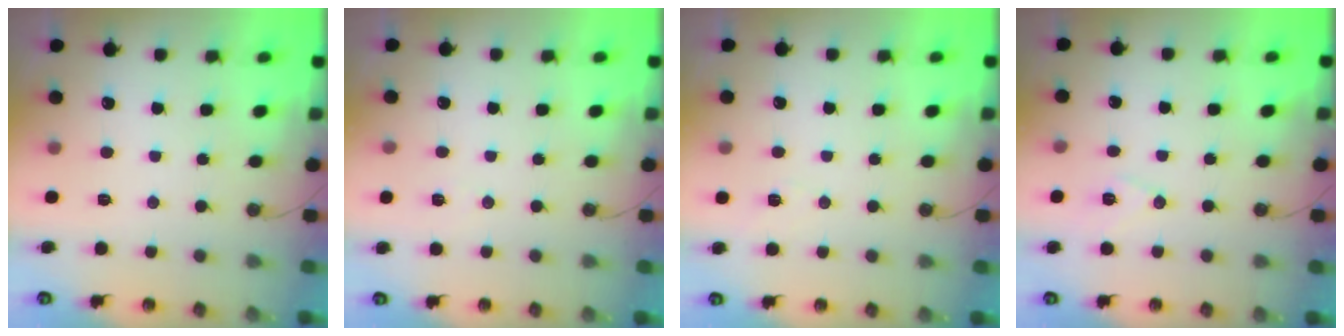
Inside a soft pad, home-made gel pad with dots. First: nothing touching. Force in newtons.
{"total": 5.5, "press": 3.3, "slide": 4.4}
{"total": 3.0, "press": 2.5, "slide": 1.6}
{"total": 7.4, "press": 6.4, "slide": 3.7}